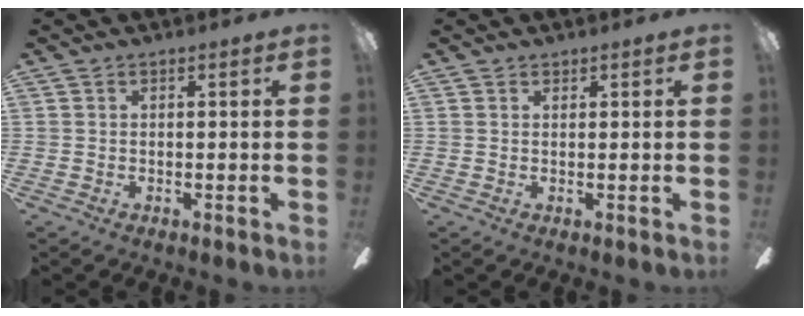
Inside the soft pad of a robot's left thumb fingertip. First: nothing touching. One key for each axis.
{"total": 0.8, "fx": 0.7, "fy": 0.4, "fz": 0.0, "tx": 0.000, "ty": 0.001, "tz": 0.013}